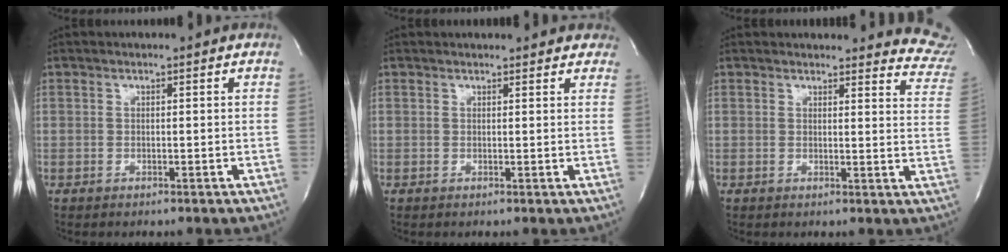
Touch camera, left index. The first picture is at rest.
{"total": 7.2, "force": [6.5, 2.6, 1.8], "torque": [-0.007, 0.008, 0.056]}
{"total": 14.1, "force": [13.8, 2.6, 1.3], "torque": [0.026, -0.087, 0.110]}